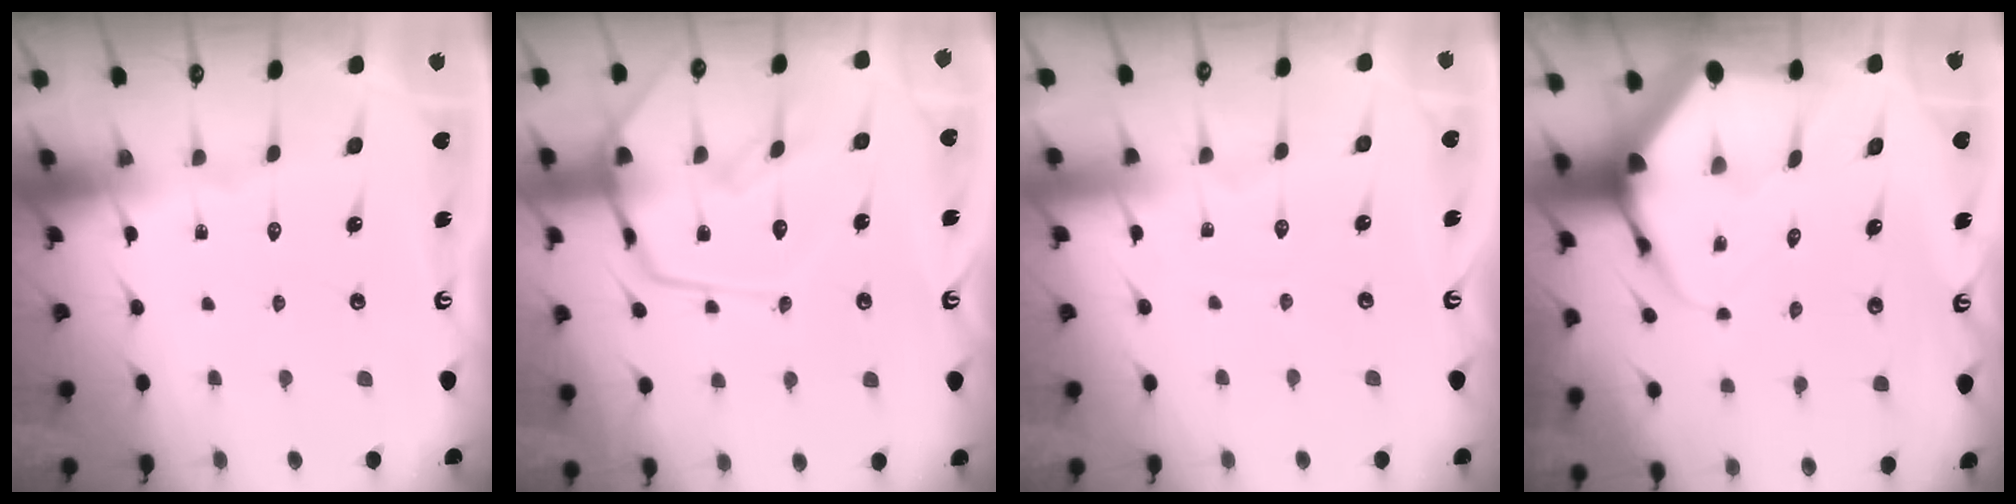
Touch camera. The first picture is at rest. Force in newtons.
{"total": 16.0, "press": 16.0, "slide": 1.4}
{"total": 2.4, "press": 2.3, "slide": 0.2}
{"total": 7.0, "press": 7.0, "slide": 0.7}